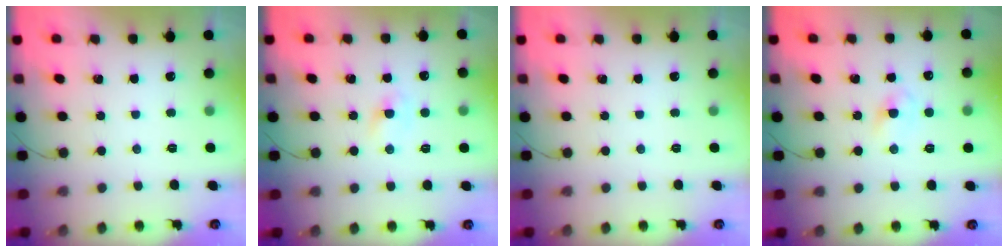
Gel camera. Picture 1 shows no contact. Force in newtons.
{"total": 1.9, "press": 1.8, "slide": 0.8}
{"total": 0.0}
{"total": 2.7, "press": 2.4, "slide": 1.1}